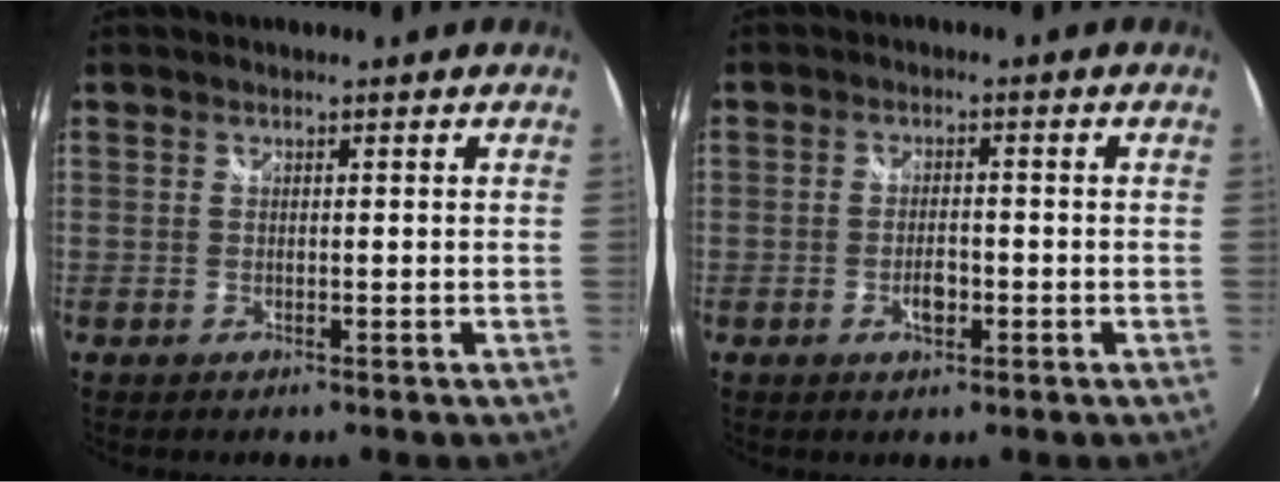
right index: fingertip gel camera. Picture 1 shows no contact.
{"total": 3.5, "force": [-1.4, 1.6, 2.7], "torque": [-0.053, -0.001, -0.025]}